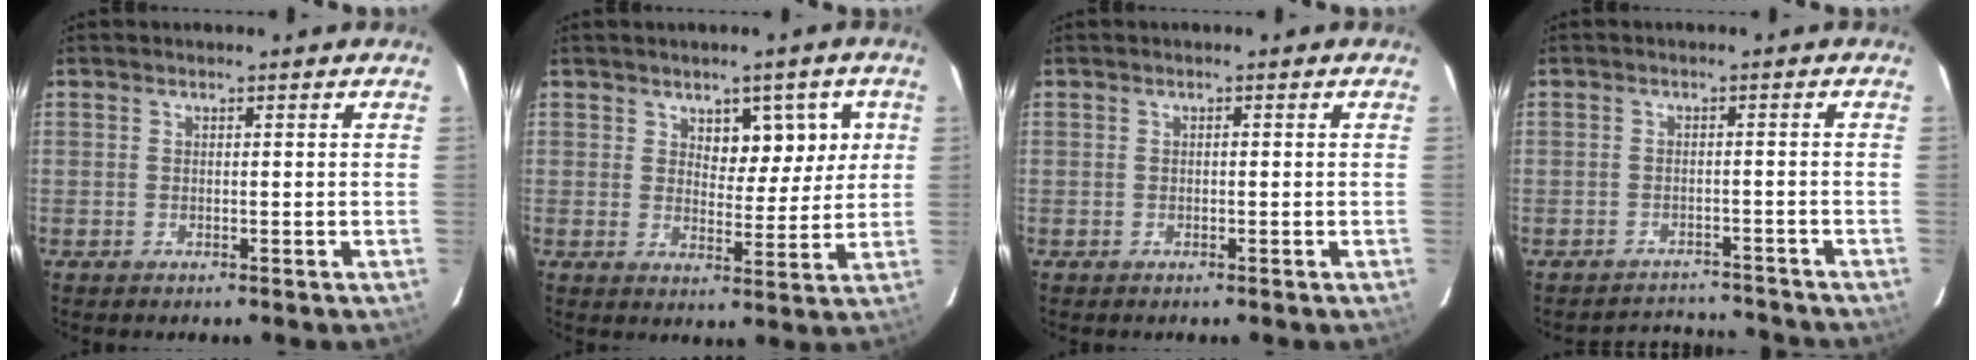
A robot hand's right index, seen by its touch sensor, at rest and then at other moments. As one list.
[{"total": 6.4, "force": [2.6, 3.6, 4.6], "torque": [-0.050, 0.012, 0.040]}, {"total": 0.0}, {"total": 5.4, "force": [-5.1, 1.2, -1.3], "torque": [0.018, 0.017, -0.070]}]